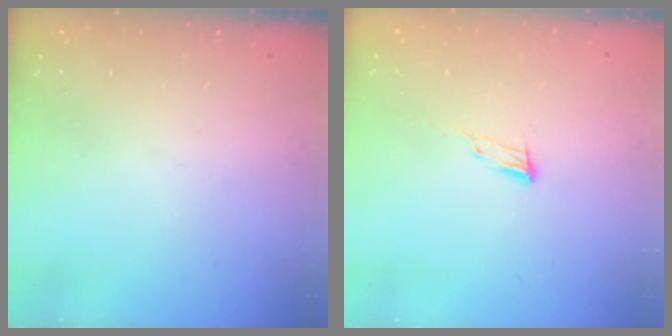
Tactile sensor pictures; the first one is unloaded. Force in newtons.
{"total": 4.8, "press": 4.7, "slide": 1.0}